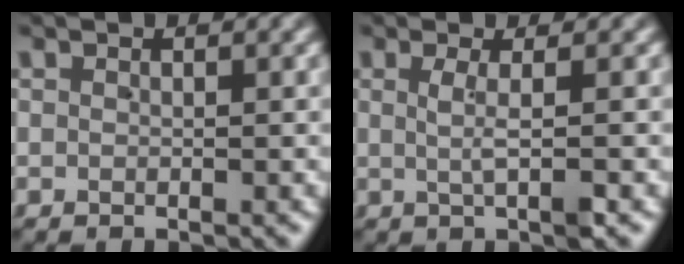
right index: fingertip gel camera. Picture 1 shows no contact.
{"total": 2.2, "force": [0.2, -0.4, 2.2], "torque": [-0.035, 0.002, 0.006]}